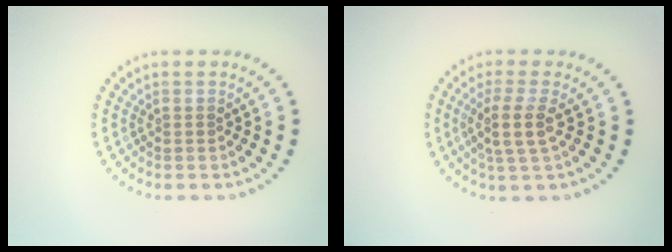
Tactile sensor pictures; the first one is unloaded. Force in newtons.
{"total": 2.8, "press": 2.3, "slide": 1.6}